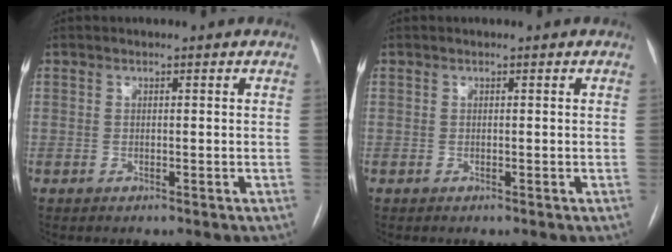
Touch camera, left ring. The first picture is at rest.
{"total": 0.0}